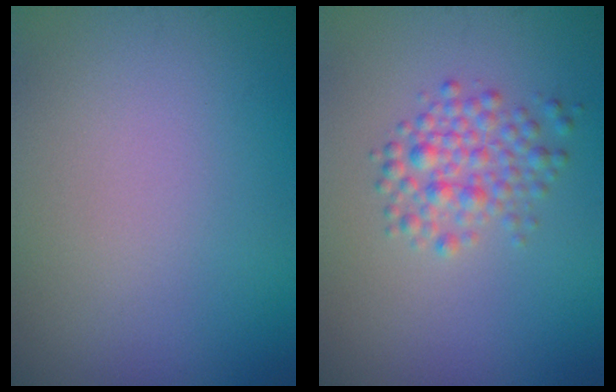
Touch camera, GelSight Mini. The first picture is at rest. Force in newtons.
{"total": 2.8, "press": 2.8, "slide": 0.1}